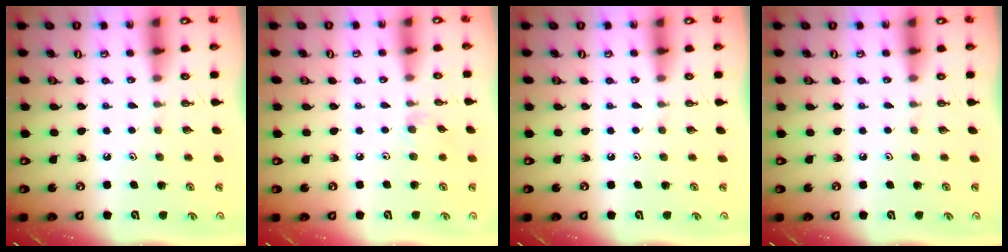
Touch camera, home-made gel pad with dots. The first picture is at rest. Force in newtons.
{"total": 2.7, "press": 2.6, "slide": 0.4}
{"total": 0.0}
{"total": 0.0}